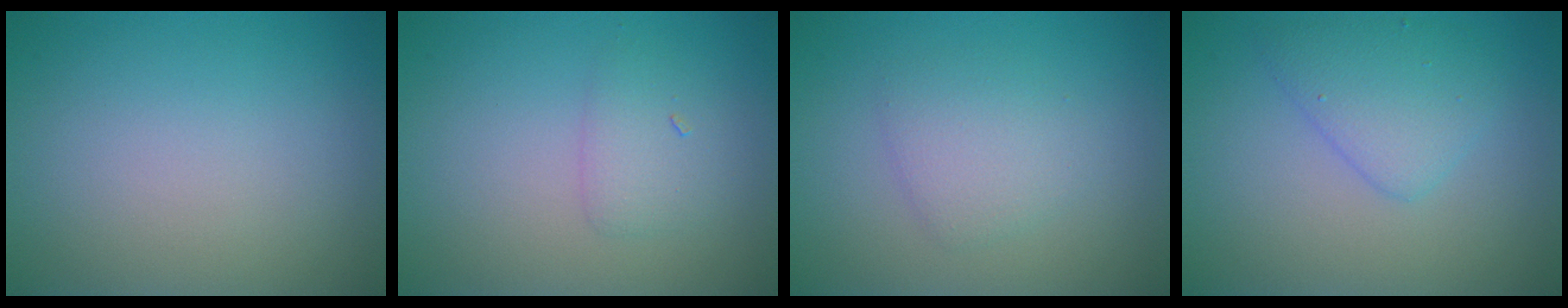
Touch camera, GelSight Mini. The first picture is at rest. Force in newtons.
{"total": 1.7, "press": 1.7, "slide": 0.1}
{"total": 2.4, "press": 2.4, "slide": 0.3}
{"total": 3.0, "press": 3.0, "slide": 0.2}